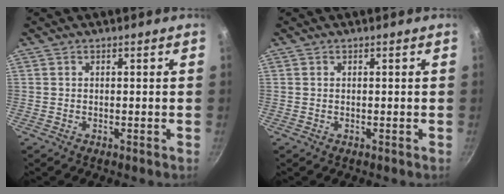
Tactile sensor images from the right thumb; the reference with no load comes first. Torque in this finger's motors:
{"motor_torque": [0.08, -0.16, 0.29, 0.03, 0.04]}